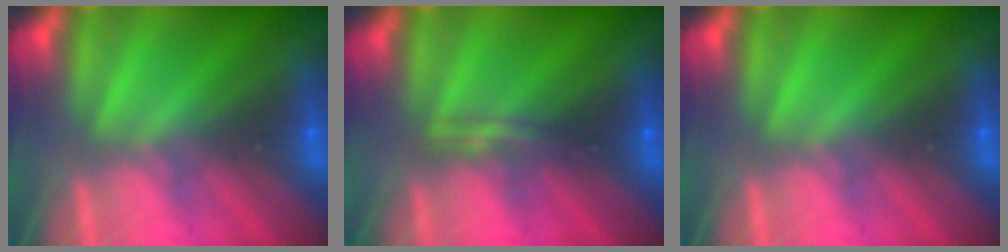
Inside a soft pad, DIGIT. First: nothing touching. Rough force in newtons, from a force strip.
{"total": 2.2}
{"total": 0.0}